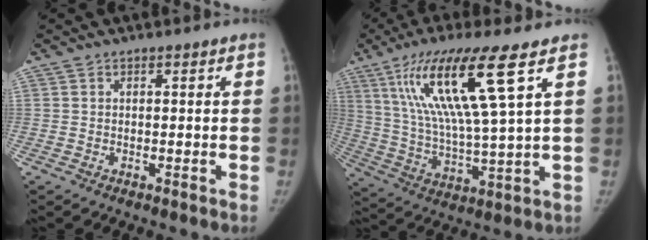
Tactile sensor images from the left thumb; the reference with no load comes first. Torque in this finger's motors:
{"motor_torque": [0.40, 0.30, 1.77, -1.00, 0.24]}